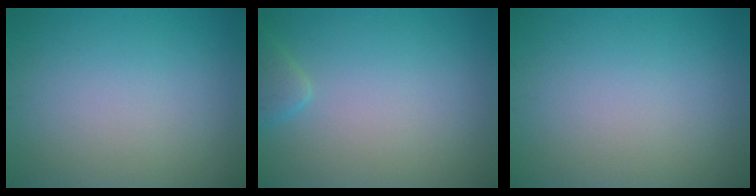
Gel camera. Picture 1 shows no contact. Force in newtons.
{"total": 1.5, "press": 1.5, "slide": 0.2}
{"total": 0.0}